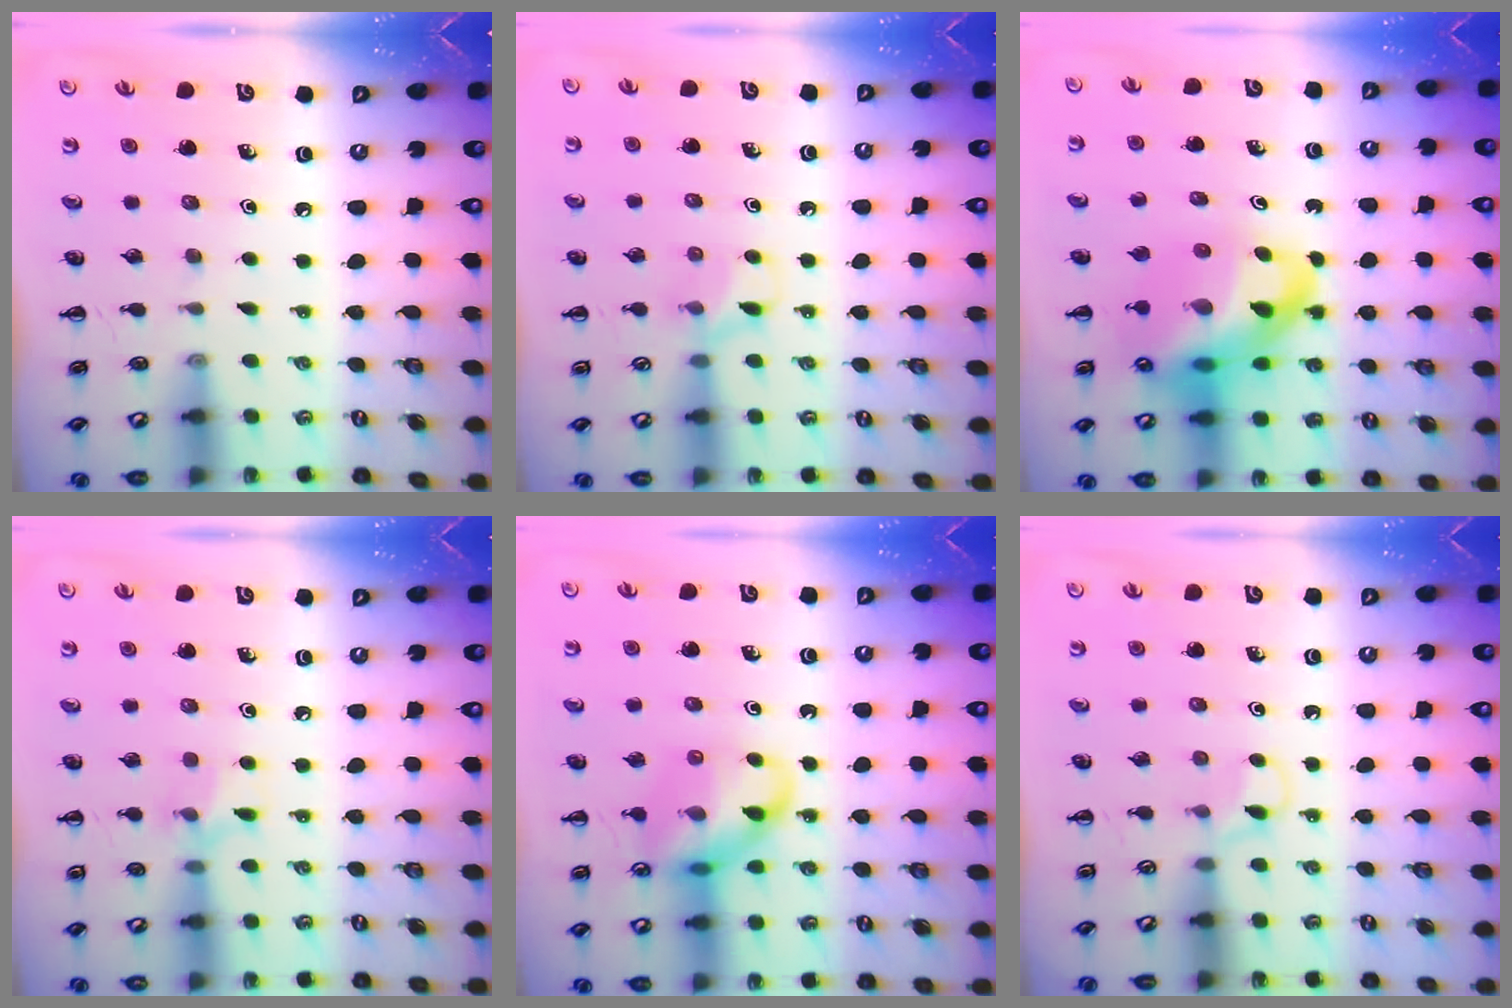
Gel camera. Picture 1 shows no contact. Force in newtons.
{"total": 7.8, "press": 7.5, "slide": 2.2}
{"total": 20.2, "press": 19.7, "slide": 4.4}
{"total": 7.0, "press": 6.8, "slide": 1.8}
{"total": 12.5, "press": 12.5, "slide": 1.2}
{"total": 4.1, "press": 3.9, "slide": 1.4}